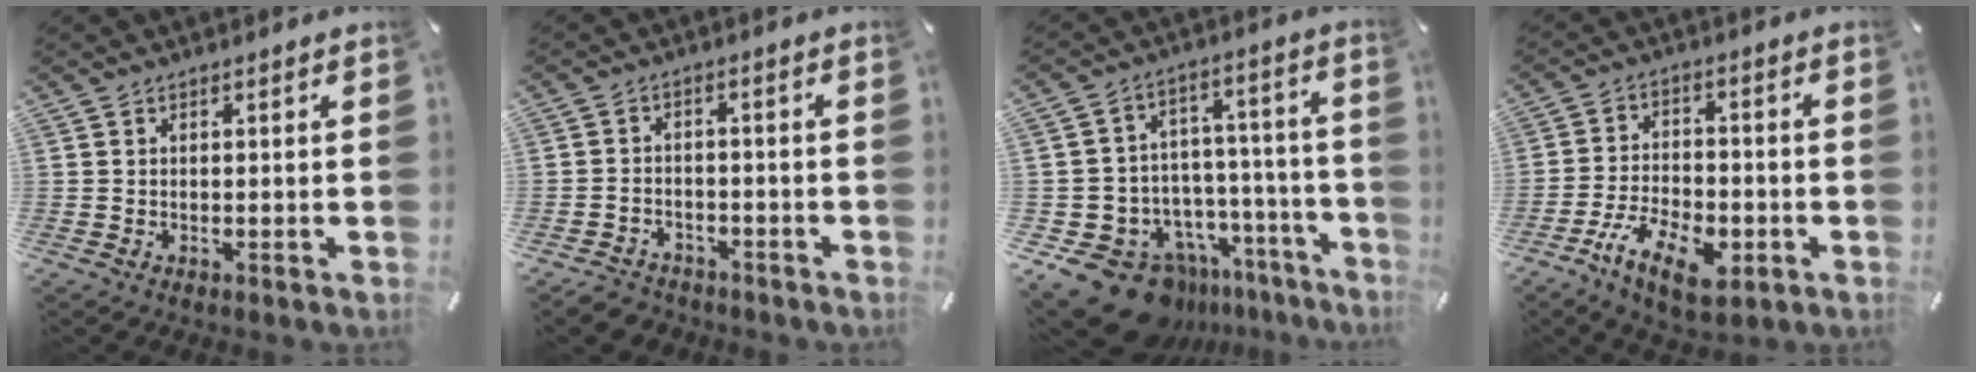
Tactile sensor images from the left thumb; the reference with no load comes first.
{"total": 3.9, "force": [-3.1, 2.2, 0.6], "torque": [-0.021, 0.017, -0.063]}
{"total": 15.9, "force": [-11.6, 9.1, 5.9], "torque": [-0.097, 0.065, -0.185]}
{"total": 12.4, "force": [-6.1, 6.4, 8.7], "torque": [-0.166, 0.026, -0.106]}